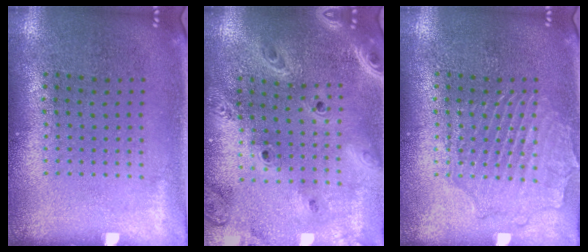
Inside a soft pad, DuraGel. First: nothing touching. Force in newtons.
{"total": 2.8, "press": 2.4, "slide": 1.4}
{"total": 2.1, "press": 2.1, "slide": 0.2}